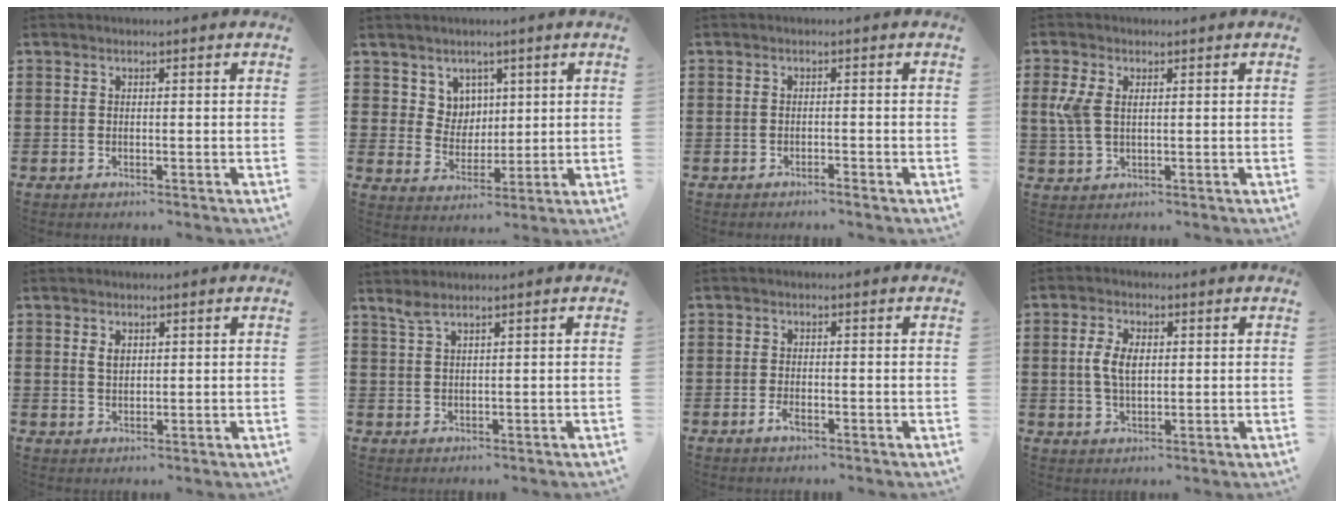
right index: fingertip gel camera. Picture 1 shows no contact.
{"total": 5.2, "force": [2.9, 4.3, 0.4], "torque": [-0.034, 0.008, 0.055]}
{"total": 1.0, "force": [-0.9, 0.0, 0.4], "torque": [-0.011, -0.004, -0.017]}
{"total": 4.1, "force": [0.9, 2.4, 3.1], "torque": [-0.091, 0.000, 0.009]}
{"total": 1.9, "force": [0.8, 1.2, 1.3], "torque": [-0.028, 0.004, 0.015]}
{"total": 1.7, "force": [1.2, 0.1, 1.1], "torque": [-0.026, 0.001, 0.023]}
{"total": 2.0, "force": [-1.1, 0.7, 1.6], "torque": [-0.038, -0.006, -0.021]}
{"total": 4.9, "force": [0.4, 2.7, 4.1], "torque": [-0.090, 0.009, 0.003]}